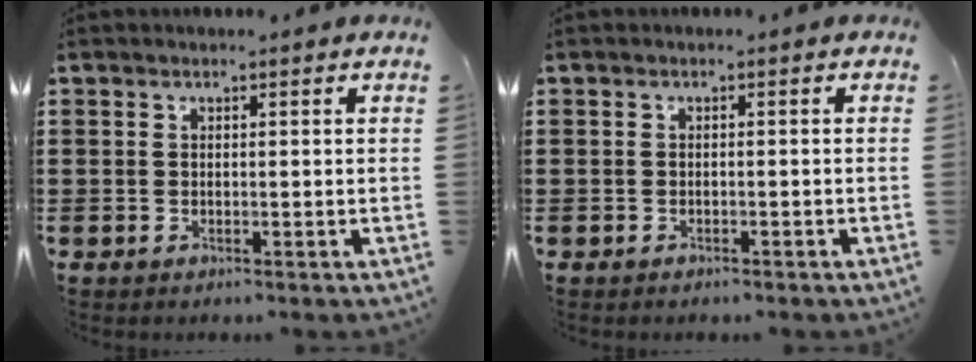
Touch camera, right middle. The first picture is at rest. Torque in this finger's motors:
{"motor_torque": [-0.17, -0.04, -0.07, -0.01]}